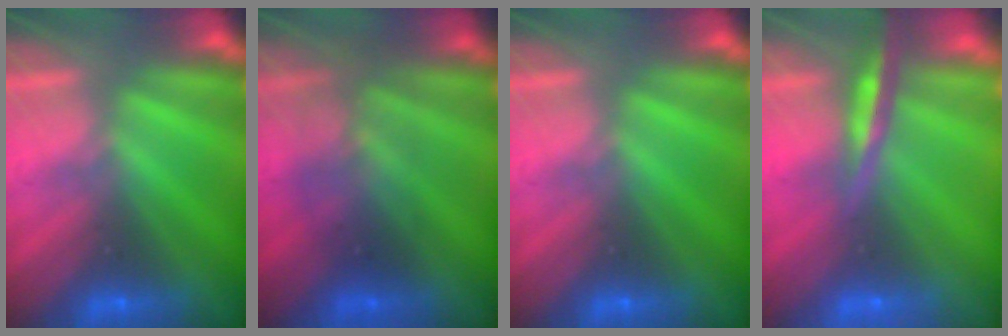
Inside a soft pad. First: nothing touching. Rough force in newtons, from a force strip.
{"total": 2.2}
{"total": 0.0}
{"total": 7.5}